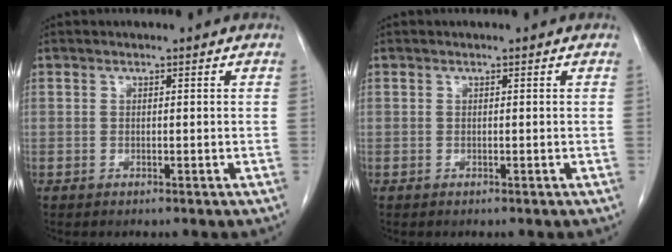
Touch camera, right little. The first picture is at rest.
{"total": 0.0}